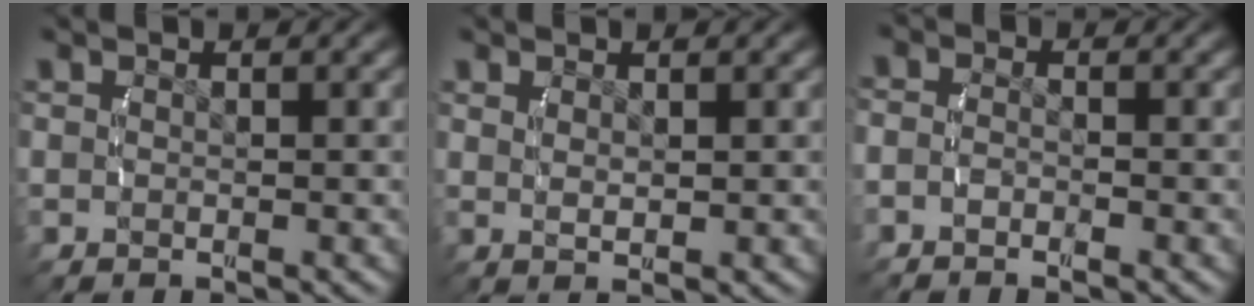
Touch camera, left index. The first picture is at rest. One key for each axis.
{"total": 1.1, "fx": 0.7, "fy": -0.4, "fz": 0.8, "tx": -0.015, "ty": -0.008, "tz": 0.022}
{"total": 1.9, "fx": -1.2, "fy": 1.4, "fz": 0.4, "tx": -0.020, "ty": -0.009, "tz": -0.023}